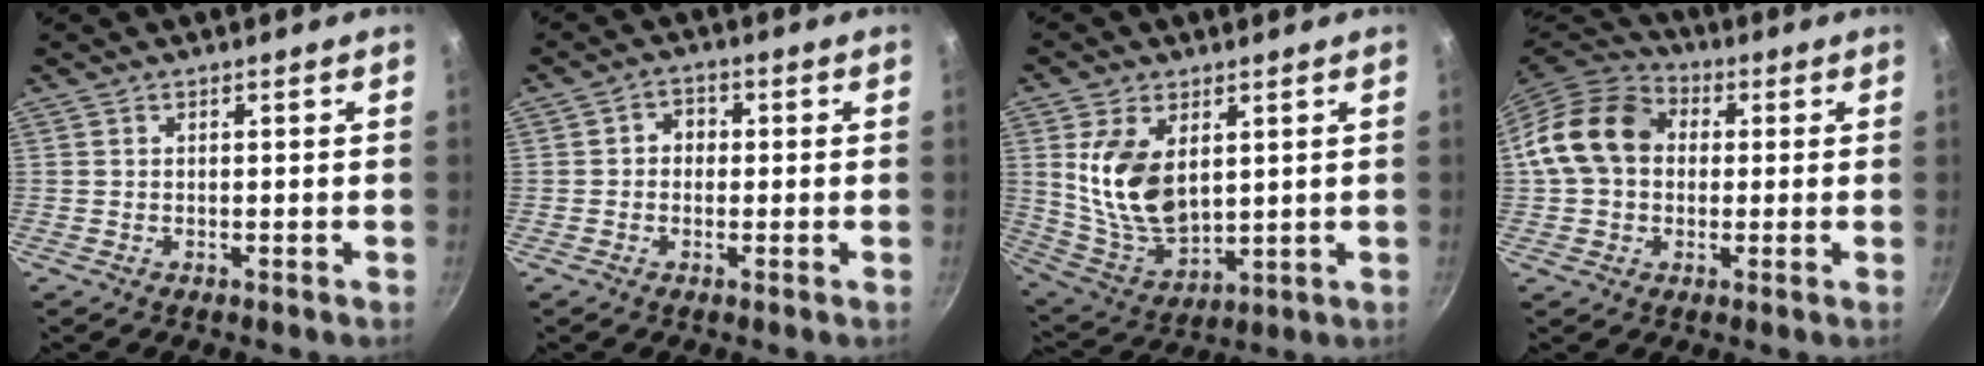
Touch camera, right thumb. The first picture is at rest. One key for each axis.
{"total": 3.3, "fx": -0.1, "fy": 2.9, "fz": 1.7, "tx": -0.006, "ty": 0.009, "tz": -0.007}
{"total": 13.9, "fx": 3.4, "fy": 8.3, "fz": 10.5, "tx": -0.187, "ty": -0.035, "tz": 0.081}
{"total": 14.4, "fx": 1.6, "fy": 11.4, "fz": 8.7, "tx": -0.131, "ty": 0.030, "tz": 0.012}